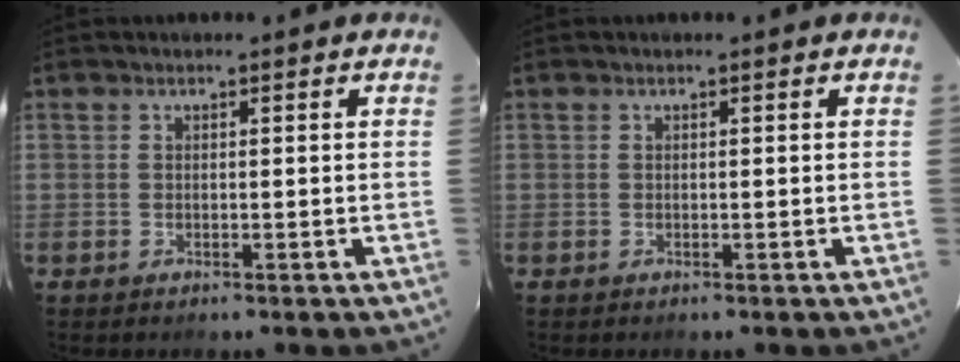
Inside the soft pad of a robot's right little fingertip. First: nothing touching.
{"total": 0.0}